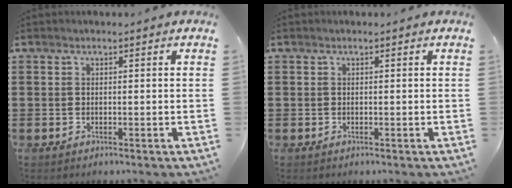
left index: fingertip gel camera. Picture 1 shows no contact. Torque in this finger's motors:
{"motor_torque": [0.00, 0.00, 0.01, 0.00]}